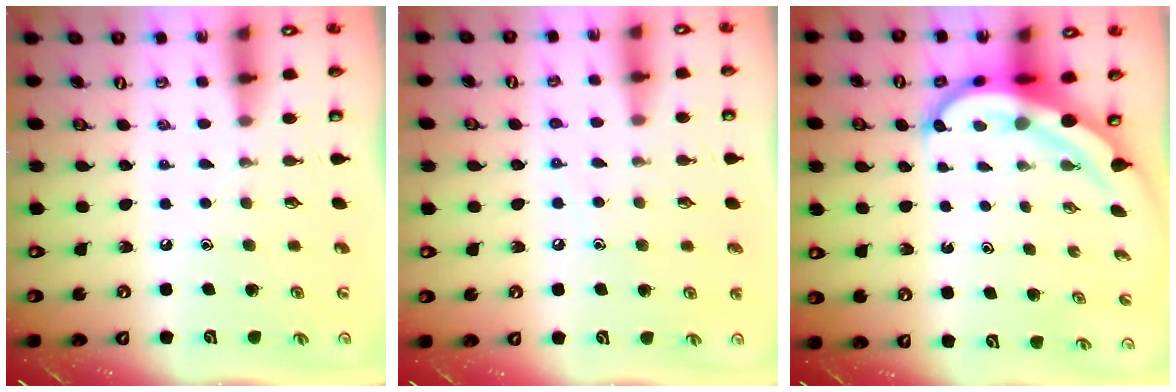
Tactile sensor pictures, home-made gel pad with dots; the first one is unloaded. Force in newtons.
{"total": 6.1, "press": 6.1, "slide": 0.7}
{"total": 6.7, "press": 6.6, "slide": 1.5}